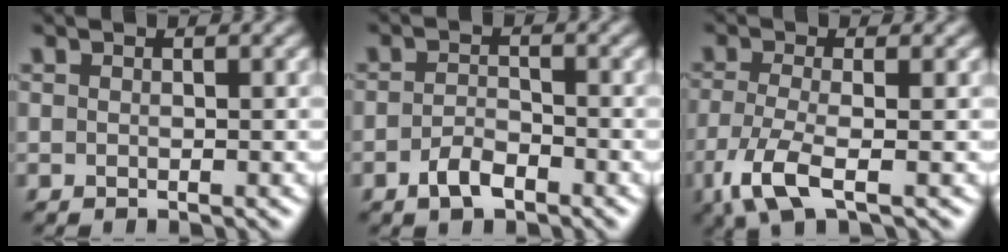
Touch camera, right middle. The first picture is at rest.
{"total": 2.4, "force": [-1.4, 1.2, 1.6], "torque": [-0.028, 0.004, -0.030]}
{"total": 4.6, "force": [-2.2, 1.3, 3.8], "torque": [-0.093, -0.015, -0.051]}